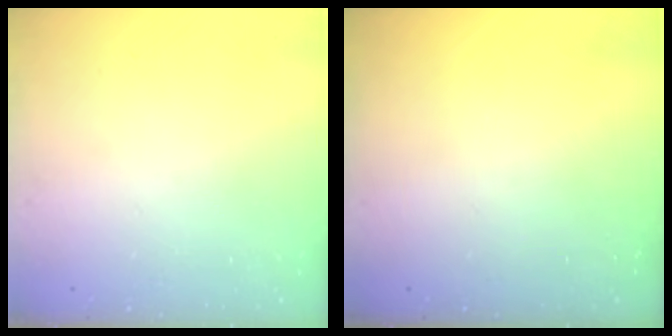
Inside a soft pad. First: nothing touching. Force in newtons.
{"total": 0.0}